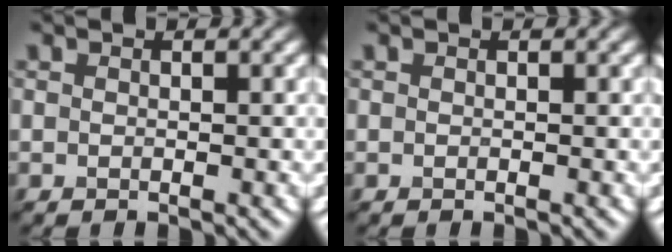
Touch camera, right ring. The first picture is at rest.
{"total": 0.0}